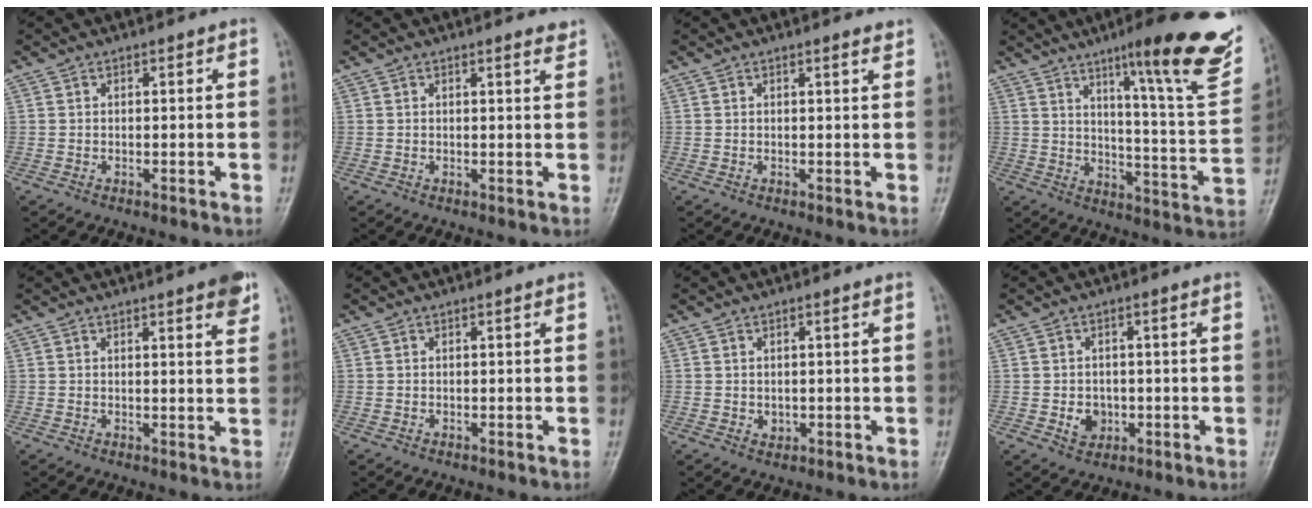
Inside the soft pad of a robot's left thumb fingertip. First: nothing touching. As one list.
[{"total": 1.6, "force": [1.4, 0.2, 0.8], "torque": [-0.005, -0.009, 0.017]}, {"total": 1.2, "force": [1.0, 0.0, 0.7], "torque": [-0.006, -0.005, 0.013]}, {"total": 23.1, "force": [14.1, 3.0, 18.0], "torque": [-0.219, -0.067, 0.200]}, {"total": 4.8, "force": [3.0, 0.7, 3.6], "torque": [-0.035, -0.011, 0.034]}, {"total": 0.0}, {"total": 1.2, "force": [0.0, 1.0, 0.8], "torque": [-0.006, -0.001, 0.005]}, {"total": 3.7, "force": [-0.8, 3.1, 1.9], "torque": [-0.013, 0.004, -0.005]}]